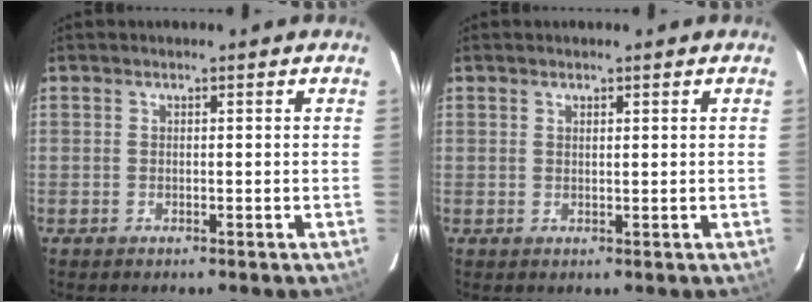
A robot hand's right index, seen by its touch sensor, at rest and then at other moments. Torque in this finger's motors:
{"motor_torque": [-0.28, -0.05, 0.02, 0.00]}